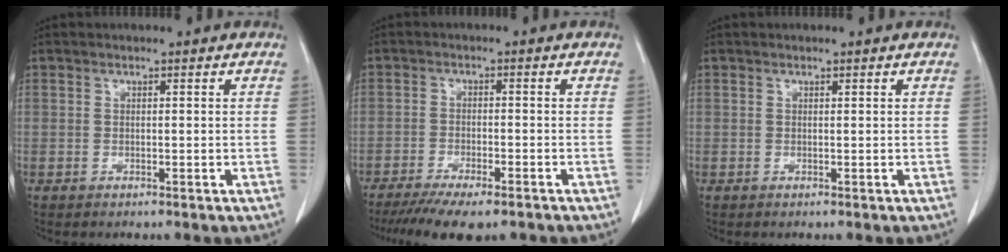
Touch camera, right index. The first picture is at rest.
{"total": 10.8, "force": [-8.5, 2.3, 6.2], "torque": [-0.087, -0.015, -0.128]}
{"total": 0.0}